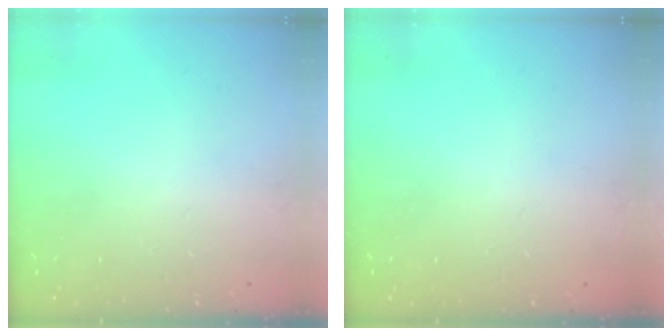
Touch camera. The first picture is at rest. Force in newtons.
{"total": 0.0}